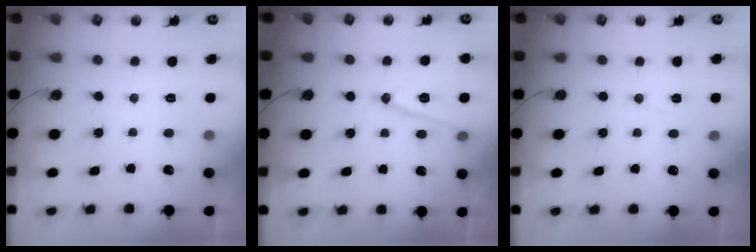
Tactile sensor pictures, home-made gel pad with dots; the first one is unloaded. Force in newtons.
{"total": 12.3, "press": 11.9, "slide": 3.2}
{"total": 5.2, "press": 2.7, "slide": 4.5}